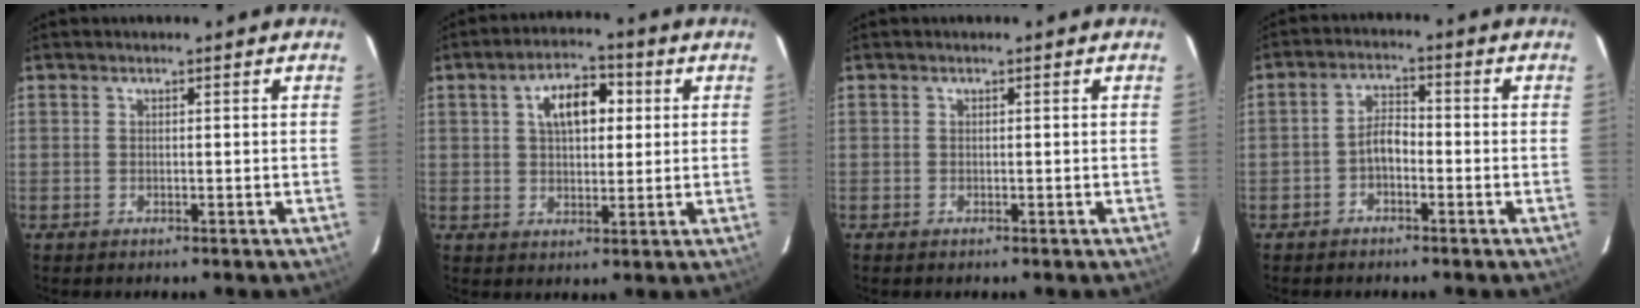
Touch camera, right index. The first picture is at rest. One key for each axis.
{"total": 8.2, "fx": 2.3, "fy": 4.5, "fz": 6.4, "tx": -0.106, "ty": 0.026, "tz": 0.040}
{"total": 0.0}
{"total": 3.5, "fx": -1.9, "fy": 1.8, "fz": 2.4, "tx": -0.047, "ty": 0.012, "tz": -0.035}